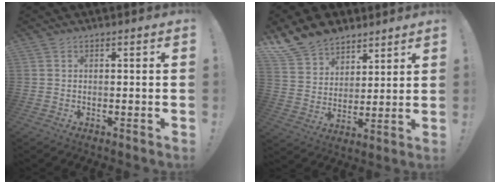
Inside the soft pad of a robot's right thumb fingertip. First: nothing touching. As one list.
[{"total": 12.9, "force": [10.4, 7.2, 2.5], "torque": [-0.059, -0.079, 0.203]}]